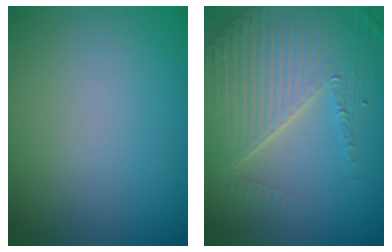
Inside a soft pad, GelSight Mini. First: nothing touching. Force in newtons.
{"total": 7.0, "press": 5.1, "slide": 4.8}